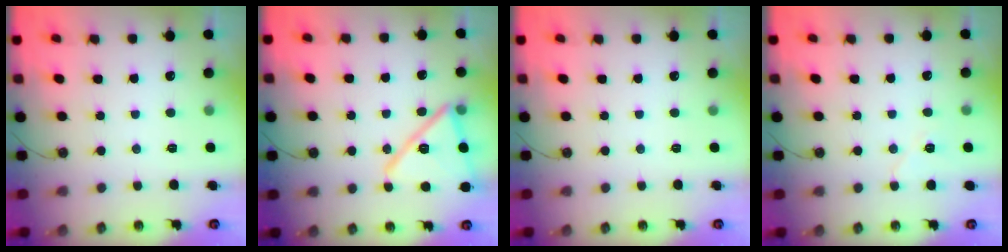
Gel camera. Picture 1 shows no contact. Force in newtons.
{"total": 16.4, "press": 16.3, "slide": 0.7}
{"total": 0.0}
{"total": 5.5, "press": 5.0, "slide": 2.3}